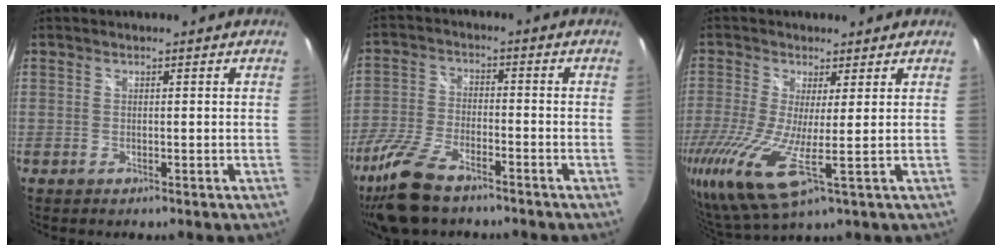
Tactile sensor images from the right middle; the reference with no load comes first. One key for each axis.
{"total": 11.9, "fx": -8.8, "fy": 4.4, "fz": 6.8, "tx": -0.162, "ty": -0.021, "tz": -0.174}
{"total": 12.7, "fx": -1.9, "fy": 3.1, "fz": 12.2, "tx": -0.265, "ty": -0.037, "tz": -0.037}